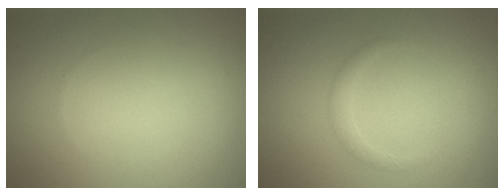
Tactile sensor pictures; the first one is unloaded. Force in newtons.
{"total": 1.1, "press": 1.1, "slide": 0.0}